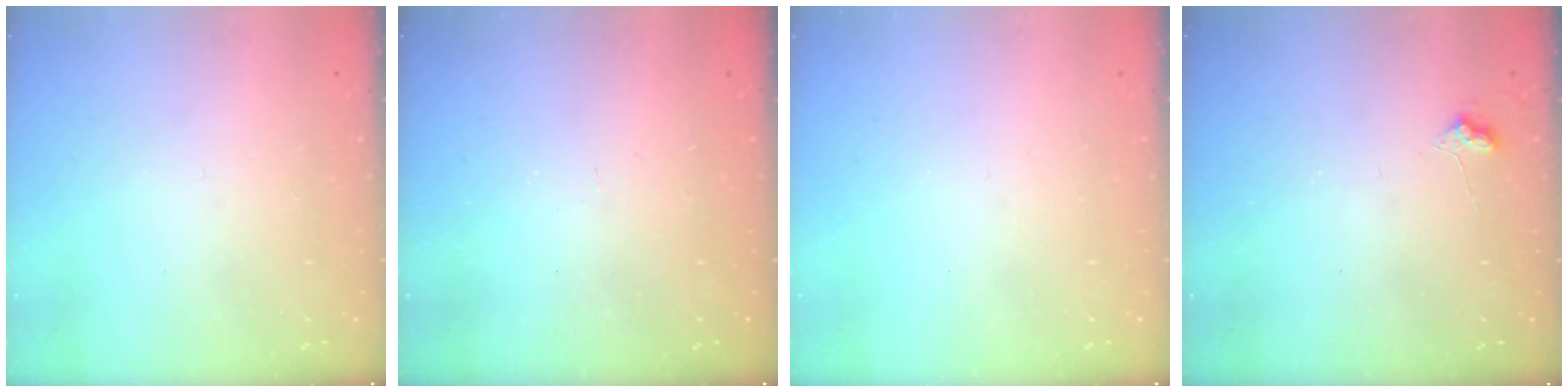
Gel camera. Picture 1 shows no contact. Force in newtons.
{"total": 5.6, "press": 5.6, "slide": 0.5}
{"total": 0.0}
{"total": 7.0, "press": 6.9, "slide": 0.8}